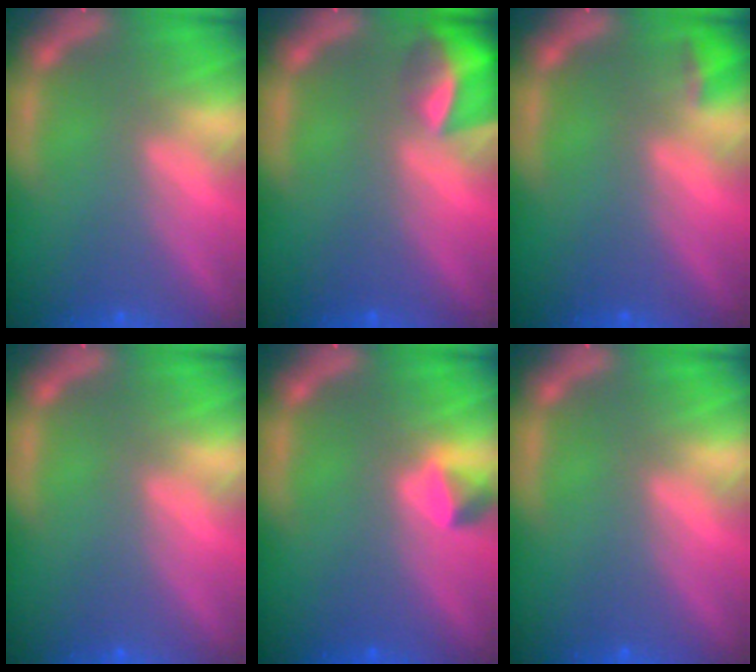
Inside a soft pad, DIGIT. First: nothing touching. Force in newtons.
{"total": 4.9}
{"total": 1.4}
{"total": 0.0}
{"total": 1.4}
{"total": 0.0}